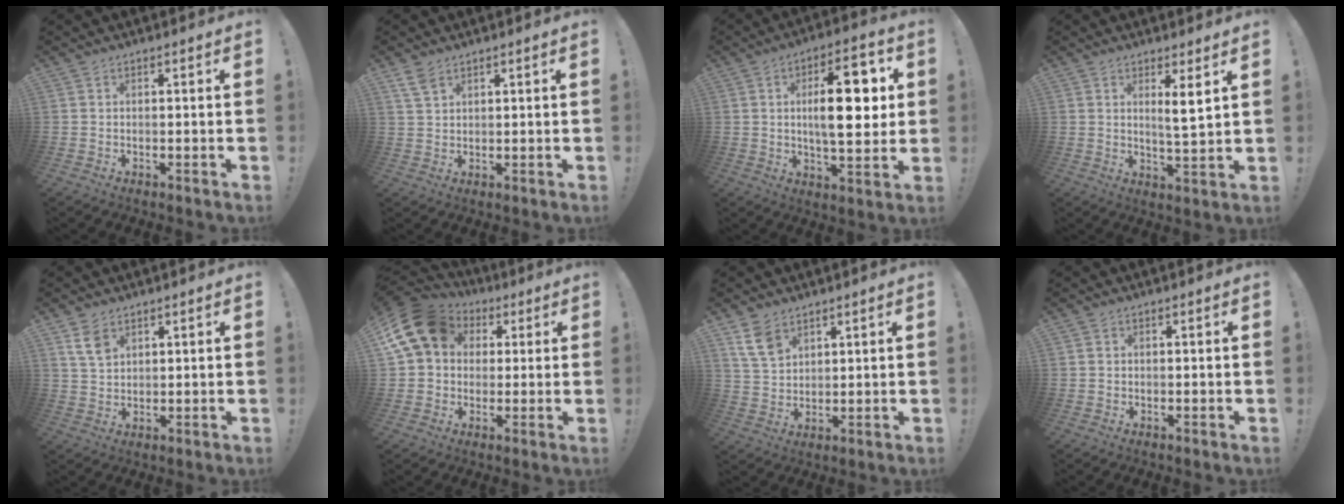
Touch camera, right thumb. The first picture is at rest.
{"total": 4.2, "force": [2.9, 1.9, 2.3], "torque": [-0.046, -0.010, 0.055]}
{"total": 16.8, "force": [2.6, 6.8, 15.2], "torque": [-0.226, 0.000, 0.035]}
{"total": 5.7, "force": [2.8, 0.2, 5.0], "torque": [-0.076, -0.020, 0.040]}
{"total": 5.8, "force": [3.2, 3.5, 3.2], "torque": [-0.049, -0.011, 0.061]}
{"total": 15.8, "force": [5.3, 12.0, 8.8], "torque": [-0.153, -0.013, 0.102]}
{"total": 8.0, "force": [5.0, 4.8, 4.1], "torque": [-0.074, -0.018, 0.099]}
{"total": 0.5, "force": [0.1, 0.5, 0.1], "torque": [-0.006, 0.005, 0.003]}